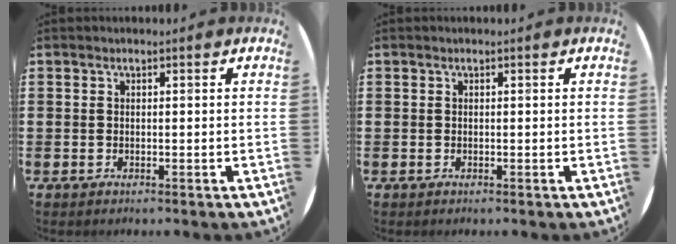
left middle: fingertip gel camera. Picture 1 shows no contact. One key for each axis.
{"total": 0.0}